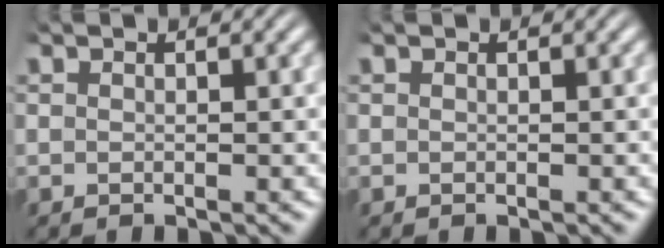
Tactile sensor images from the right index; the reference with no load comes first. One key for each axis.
{"total": 0.0}